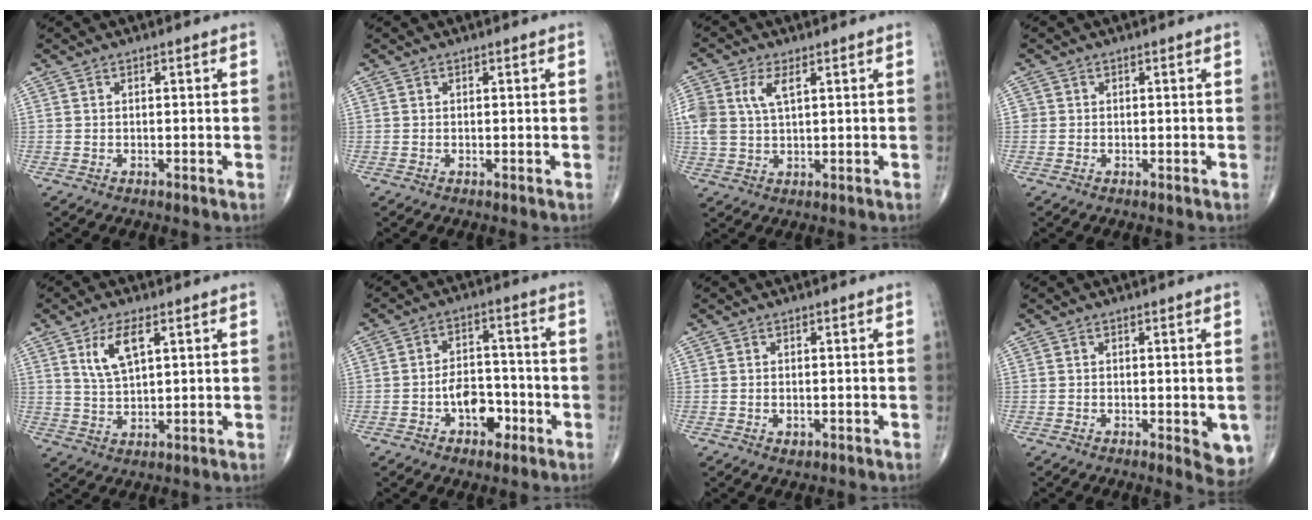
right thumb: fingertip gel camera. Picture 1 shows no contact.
{"total": 0.0}
{"total": 7.1, "force": [2.6, 3.7, 5.5], "torque": [-0.133, 0.005, 0.053]}
{"total": 0.8, "force": [0.0, 0.8, 0.1], "torque": [0.004, 0.003, -0.001]}
{"total": 6.9, "force": [3.0, 2.8, 5.5], "torque": [-0.104, -0.012, 0.065]}
{"total": 6.9, "force": [-2.7, 4.3, 4.7], "torque": [-0.048, 0.027, -0.045]}
{"total": 1.3, "force": [-0.4, 0.9, 0.9], "torque": [-0.009, 0.000, -0.002]}
{"total": 5.2, "force": [-1.3, 2.1, 4.6], "torque": [-0.038, -0.009, -0.015]}